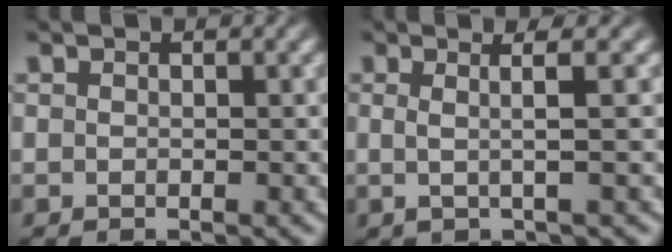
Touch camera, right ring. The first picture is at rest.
{"total": 2.9, "force": [0.8, -0.3, 2.8], "torque": [-0.042, 0.008, 0.014]}